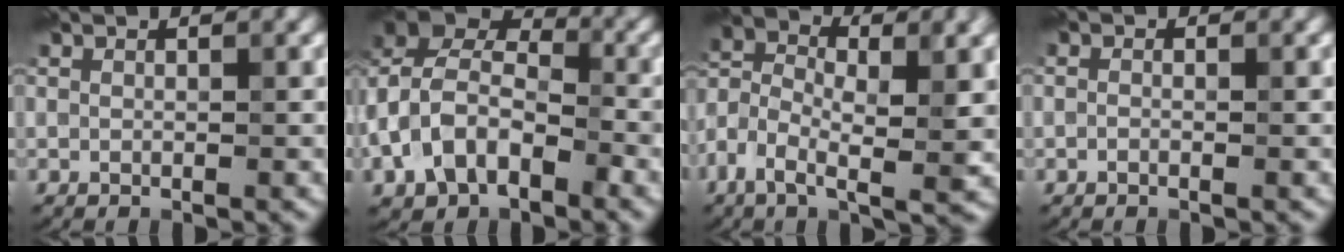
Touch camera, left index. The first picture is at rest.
{"total": 8.7, "force": [-2.5, 5.8, 5.9], "torque": [-0.118, 0.009, -0.064]}
{"total": 8.8, "force": [-2.1, 3.7, 7.7], "torque": [-0.154, -0.003, -0.049]}
{"total": 0.6, "force": [-0.1, 0.3, 0.5], "torque": [0.000, -0.004, -0.012]}